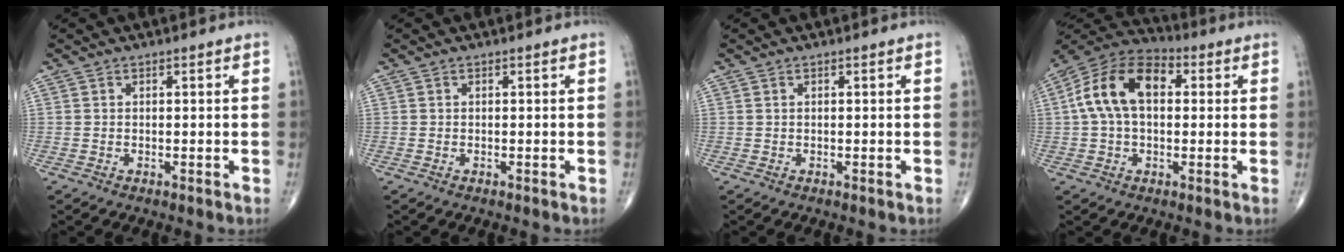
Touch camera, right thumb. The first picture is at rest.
{"total": 0.0}
{"total": 0.0}
{"total": 14.0, "force": [2.1, 8.6, 10.9], "torque": [-0.199, 0.035, 0.027]}